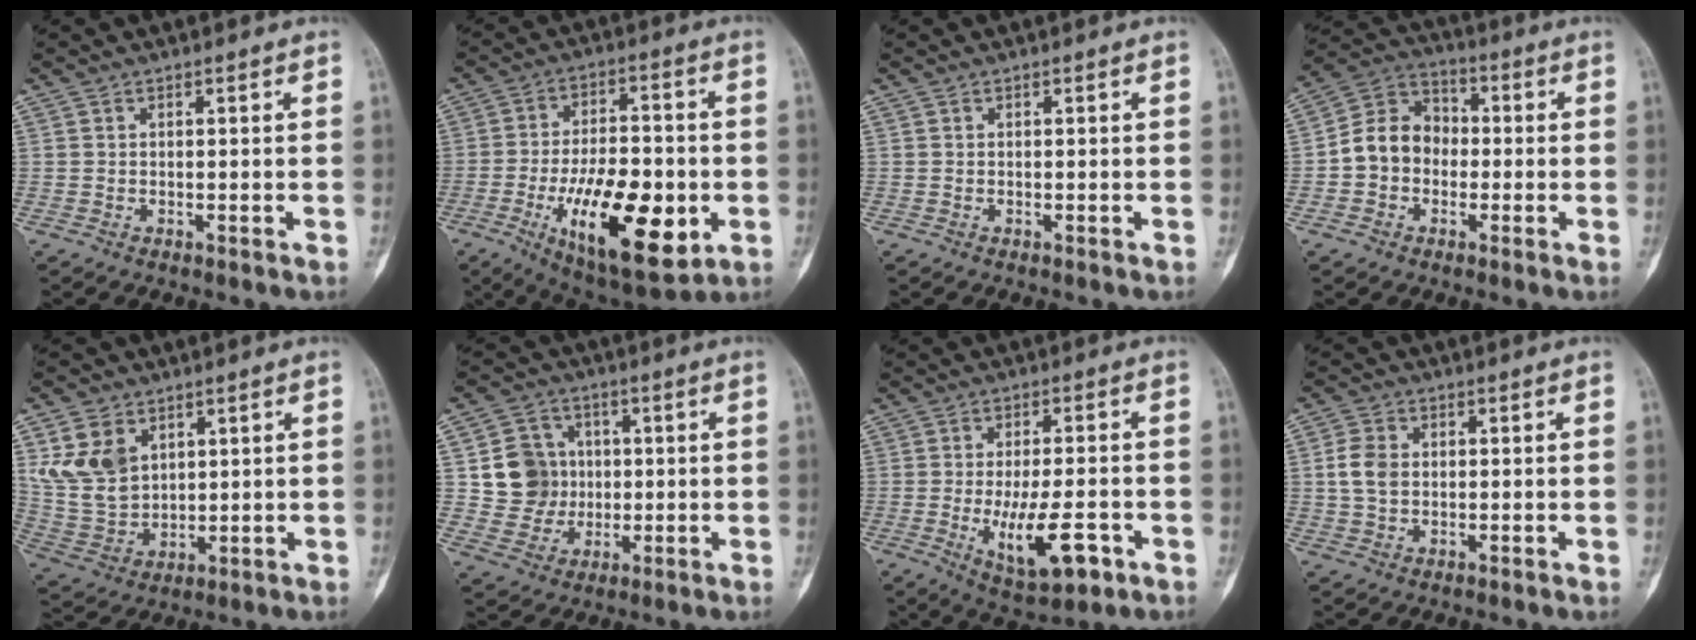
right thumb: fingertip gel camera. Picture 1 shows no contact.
{"total": 21.2, "force": [-6.0, 8.9, 18.3], "torque": [-0.279, 0.007, -0.082]}
{"total": 0.0}
{"total": 10.3, "force": [-1.3, 8.6, 5.5], "torque": [-0.078, 0.041, -0.039]}
{"total": 11.1, "force": [4.4, 8.1, 6.2], "torque": [-0.102, -0.017, 0.106]}
{"total": 9.8, "force": [0.8, 9.2, 3.3], "torque": [-0.019, 0.005, 0.019]}
{"total": 12.0, "force": [-3.9, 4.7, 10.3], "torque": [-0.165, 0.007, -0.049]}
{"total": 4.9, "force": [0.3, 3.7, 3.2], "torque": [-0.058, 0.005, 0.003]}